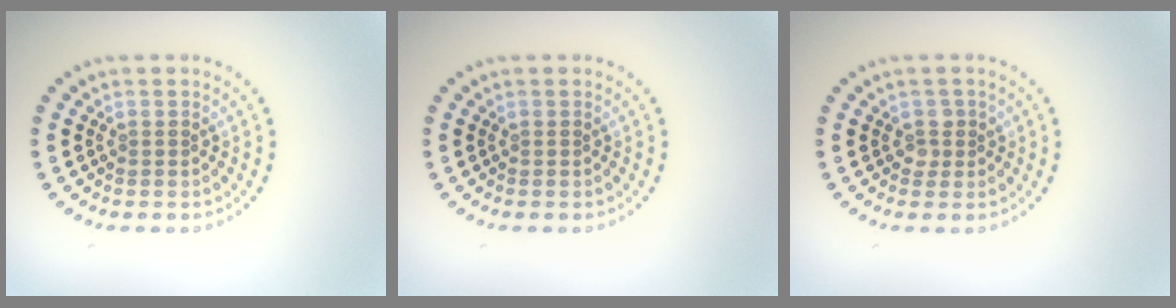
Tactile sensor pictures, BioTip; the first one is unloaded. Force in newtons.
{"total": 0.0}
{"total": 1.3, "press": 1.1, "slide": 0.6}